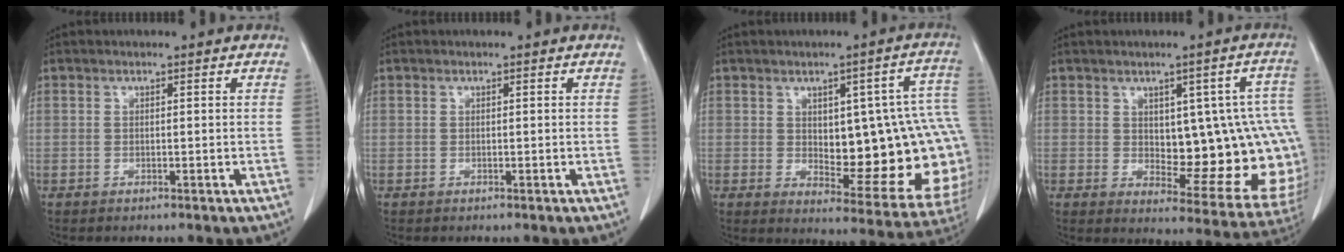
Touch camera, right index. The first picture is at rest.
{"total": 0.0}
{"total": 19.6, "force": [0.4, 6.5, 18.4], "torque": [-0.172, 0.022, 0.027]}
{"total": 16.3, "force": [0.6, 6.2, 15.1], "torque": [-0.139, 0.018, 0.026]}